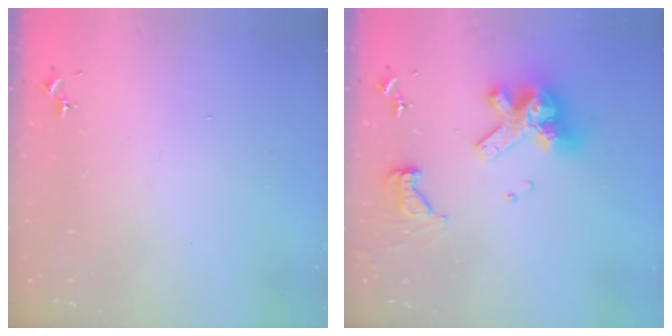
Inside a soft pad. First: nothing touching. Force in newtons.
{"total": 20.0, "press": 19.8, "slide": 2.3}